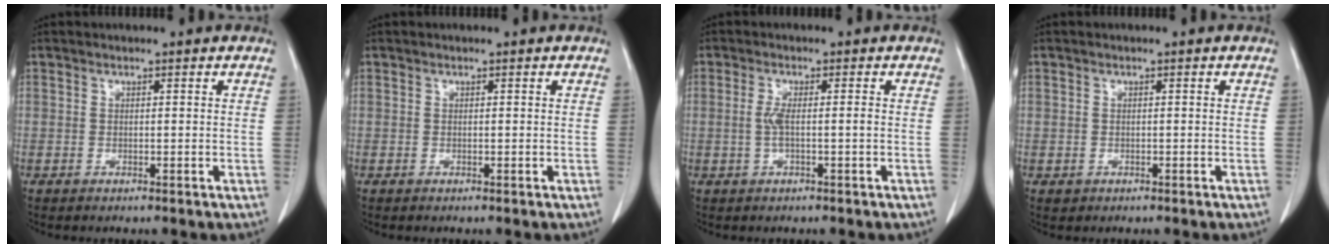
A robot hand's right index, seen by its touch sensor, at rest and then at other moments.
{"total": 0.0}
{"total": 2.7, "force": [-0.4, 0.2, 2.7], "torque": [-0.057, 0.000, -0.007]}
{"total": 1.0, "force": [-0.2, 1.0, 0.0], "torque": [0.000, 0.005, -0.002]}